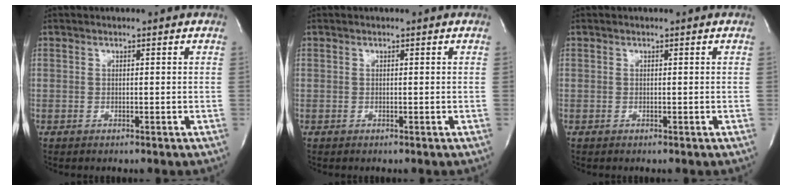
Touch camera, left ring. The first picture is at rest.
{"total": 0.0}
{"total": 0.0}